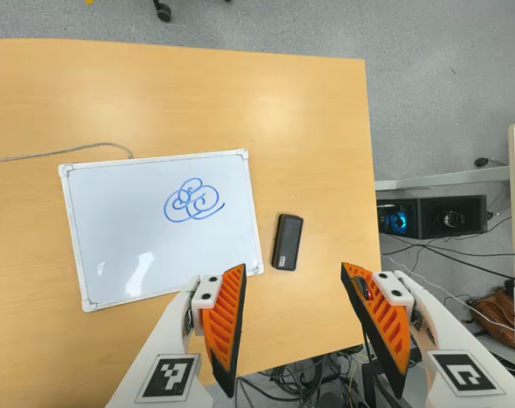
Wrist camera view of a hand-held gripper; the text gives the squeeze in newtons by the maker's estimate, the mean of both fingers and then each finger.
{"total": 0.0}